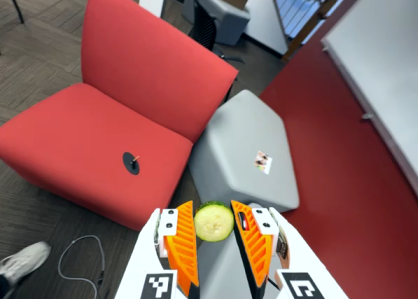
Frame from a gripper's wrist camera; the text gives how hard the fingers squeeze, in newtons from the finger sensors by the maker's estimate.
{"total": 7.8, "left": 8.3, "right": 7.2}